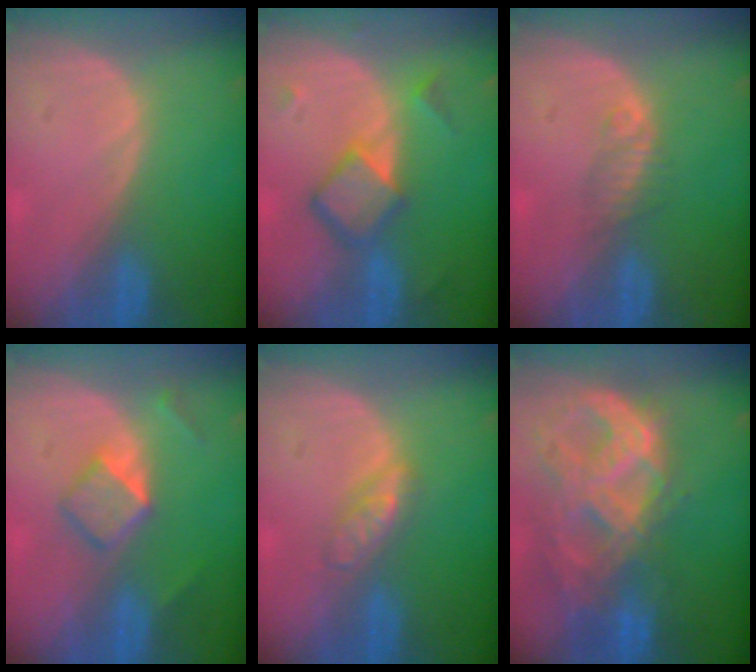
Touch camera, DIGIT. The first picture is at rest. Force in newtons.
{"total": 6.6, "press": 5.7, "slide": 3.3}
{"total": 2.2, "press": 1.9, "slide": 1.0}
{"total": 5.2, "press": 4.5, "slide": 2.7}
{"total": 3.4, "press": 3.4, "slide": 0.2}
{"total": 11.4, "press": 9.7, "slide": 6.1}